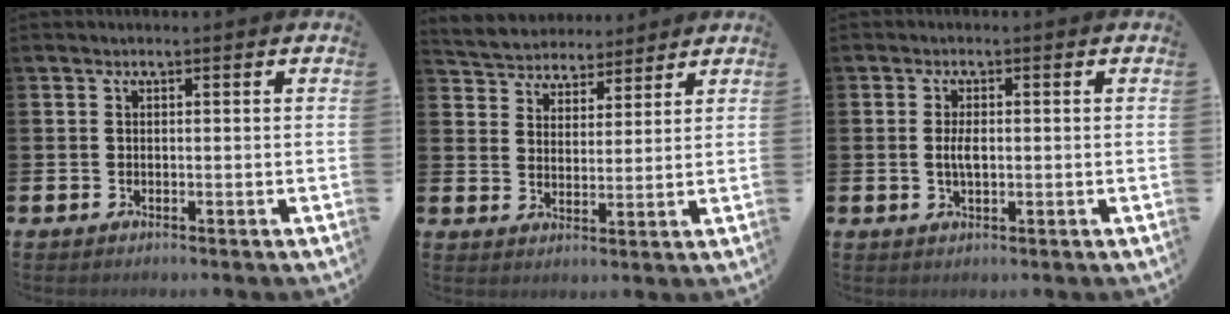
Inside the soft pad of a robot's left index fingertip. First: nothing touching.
{"total": 4.6, "force": [4.4, 1.4, -0.6], "torque": [-0.016, -0.027, 0.078]}
{"total": 2.7, "force": [0.0, 1.1, 2.4], "torque": [-0.044, 0.001, -0.002]}